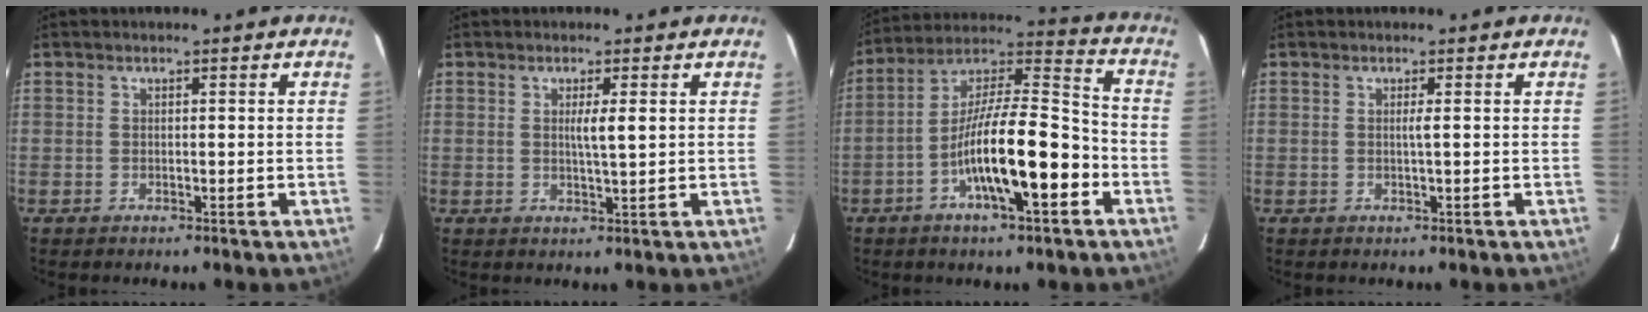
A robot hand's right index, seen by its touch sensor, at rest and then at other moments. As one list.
[{"total": 2.7, "force": [0.6, -0.1, 2.7], "torque": [-0.051, -0.004, 0.009]}, {"total": 16.0, "force": [-5.6, 2.8, 14.7], "torque": [-0.265, 0.010, -0.096]}, {"total": 0.8, "force": [0.1, -0.3, 0.7], "torque": [-0.014, 0.000, 0.000]}]